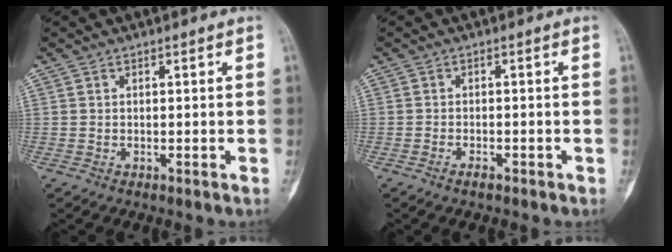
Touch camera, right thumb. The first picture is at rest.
{"total": 1.6, "force": [-1.2, 0.7, 0.8], "torque": [-0.014, 0.005, -0.023]}